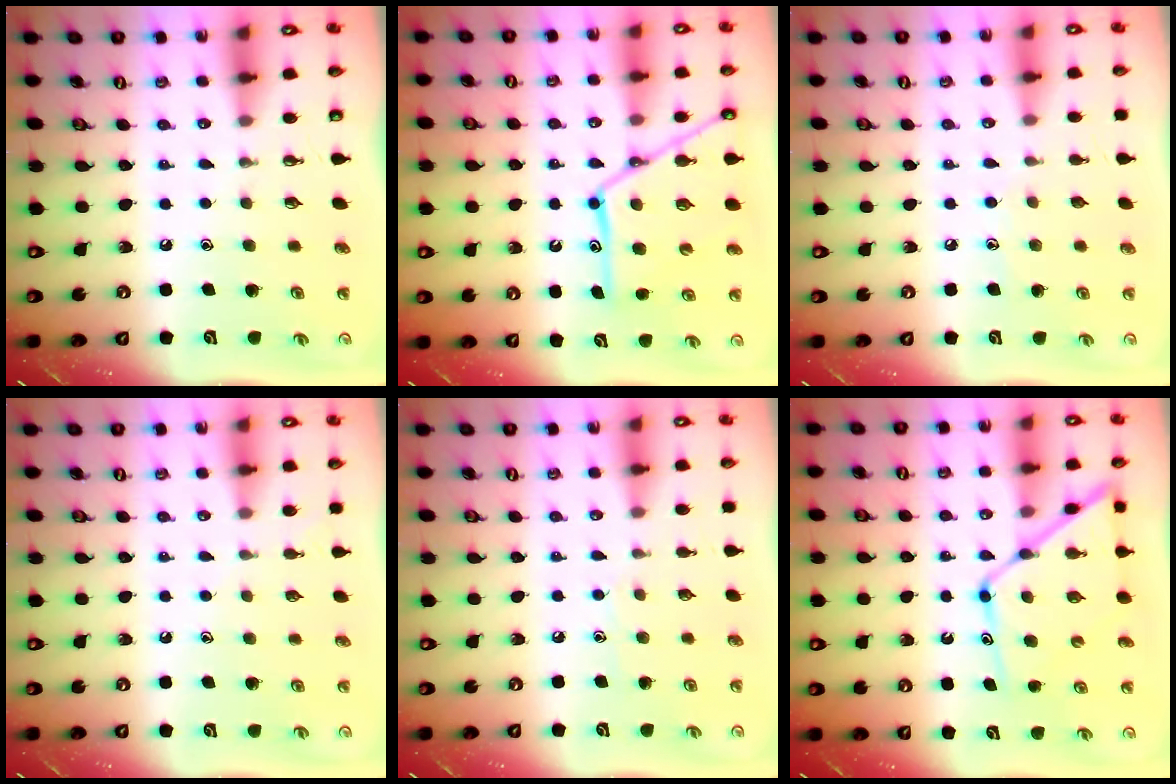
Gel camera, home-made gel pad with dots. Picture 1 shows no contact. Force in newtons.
{"total": 16.8, "press": 16.8, "slide": 1.4}
{"total": 5.0, "press": 4.9, "slide": 0.5}
{"total": 2.9, "press": 2.9, "slide": 0.4}
{"total": 5.6, "press": 5.6, "slide": 0.6}
{"total": 13.3, "press": 13.3, "slide": 1.1}